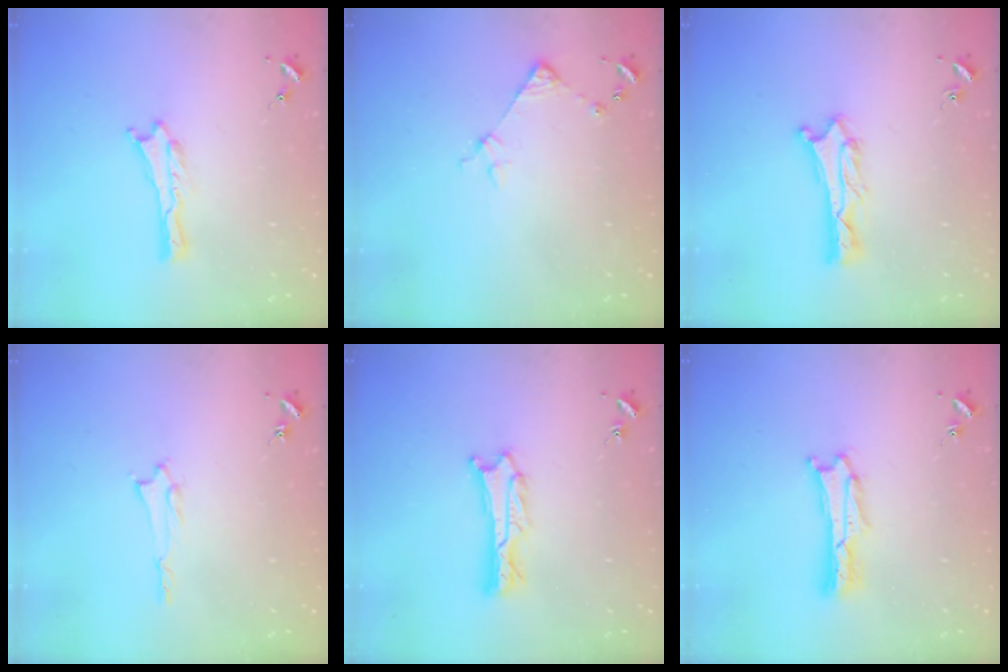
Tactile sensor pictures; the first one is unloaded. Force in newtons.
{"total": 3.8, "press": 3.7, "slide": 0.3}
{"total": 1.2, "press": 1.1, "slide": 0.1}
{"total": 1.2, "press": 1.2, "slide": 0.1}
{"total": 1.8, "press": 1.8, "slide": 0.2}
{"total": 1.7, "press": 1.7, "slide": 0.3}